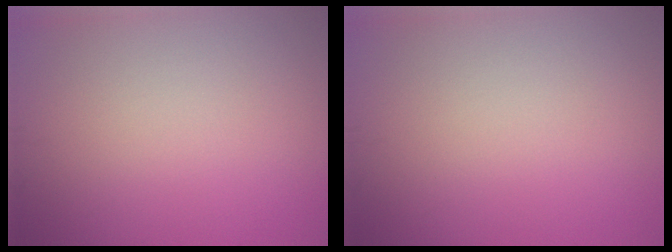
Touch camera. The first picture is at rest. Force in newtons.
{"total": 0.0}